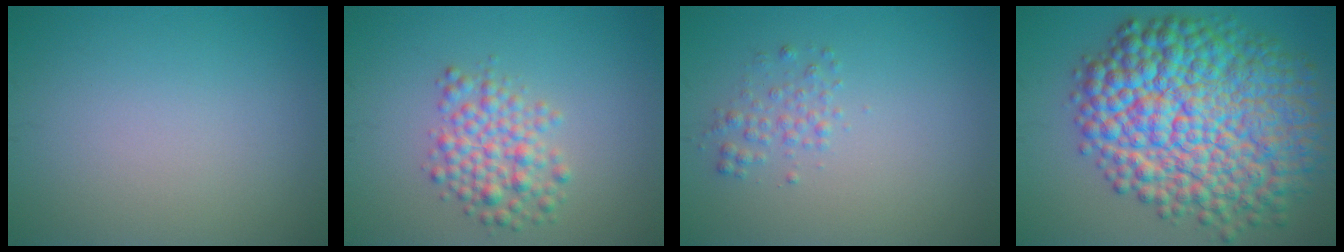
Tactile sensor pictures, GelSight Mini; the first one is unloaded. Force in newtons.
{"total": 3.6, "press": 3.6, "slide": 0.2}
{"total": 1.5, "press": 1.5, "slide": 0.1}
{"total": 15.5, "press": 15.5, "slide": 0.1}